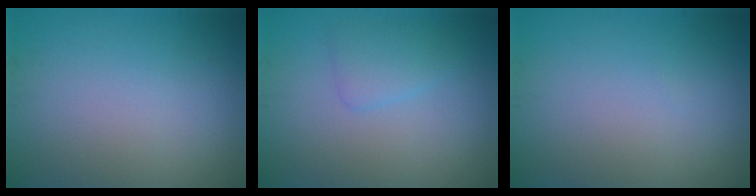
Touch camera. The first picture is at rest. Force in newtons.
{"total": 1.8, "press": 1.8, "slide": 0.0}
{"total": 0.0}